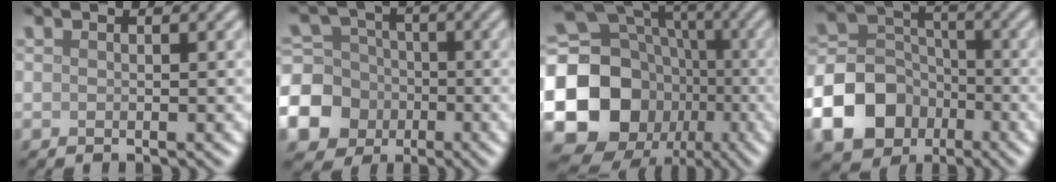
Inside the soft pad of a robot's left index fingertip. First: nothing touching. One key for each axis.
{"total": 10.3, "fx": -3.5, "fy": 9.1, "fz": 3.1, "tx": -0.082, "ty": -0.021, "tz": -0.091}
{"total": 19.7, "fx": -4.6, "fy": 17.2, "fz": 8.4, "tx": -0.197, "ty": -0.002, "tz": -0.112}
{"total": 10.5, "fx": -4.4, "fy": 8.4, "fz": 4.3, "tx": -0.091, "ty": -0.009, "tz": -0.108}